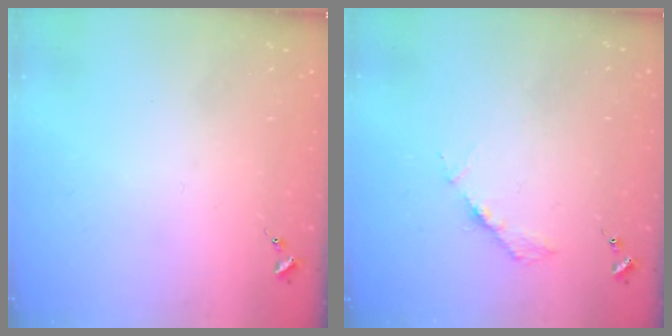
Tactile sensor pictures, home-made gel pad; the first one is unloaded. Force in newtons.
{"total": 3.6, "press": 3.6, "slide": 0.5}